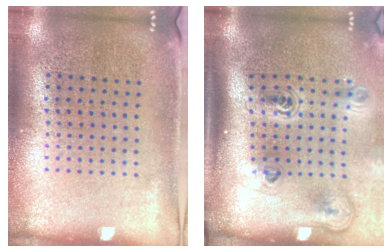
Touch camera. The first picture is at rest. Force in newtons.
{"total": 2.3, "press": 1.5, "slide": 1.8}